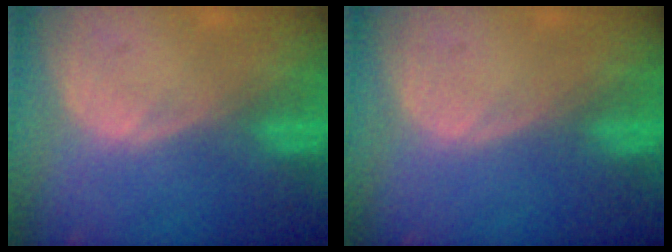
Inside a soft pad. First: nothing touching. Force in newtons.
{"total": 0.0}